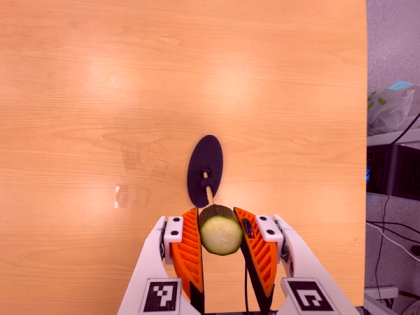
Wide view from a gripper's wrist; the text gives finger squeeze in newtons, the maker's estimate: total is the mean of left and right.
{"total": 11.9, "left": 12.3, "right": 11.4}